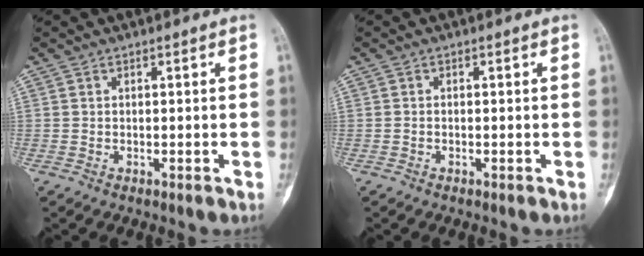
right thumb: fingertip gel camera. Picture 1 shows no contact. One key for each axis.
{"total": 0.0}